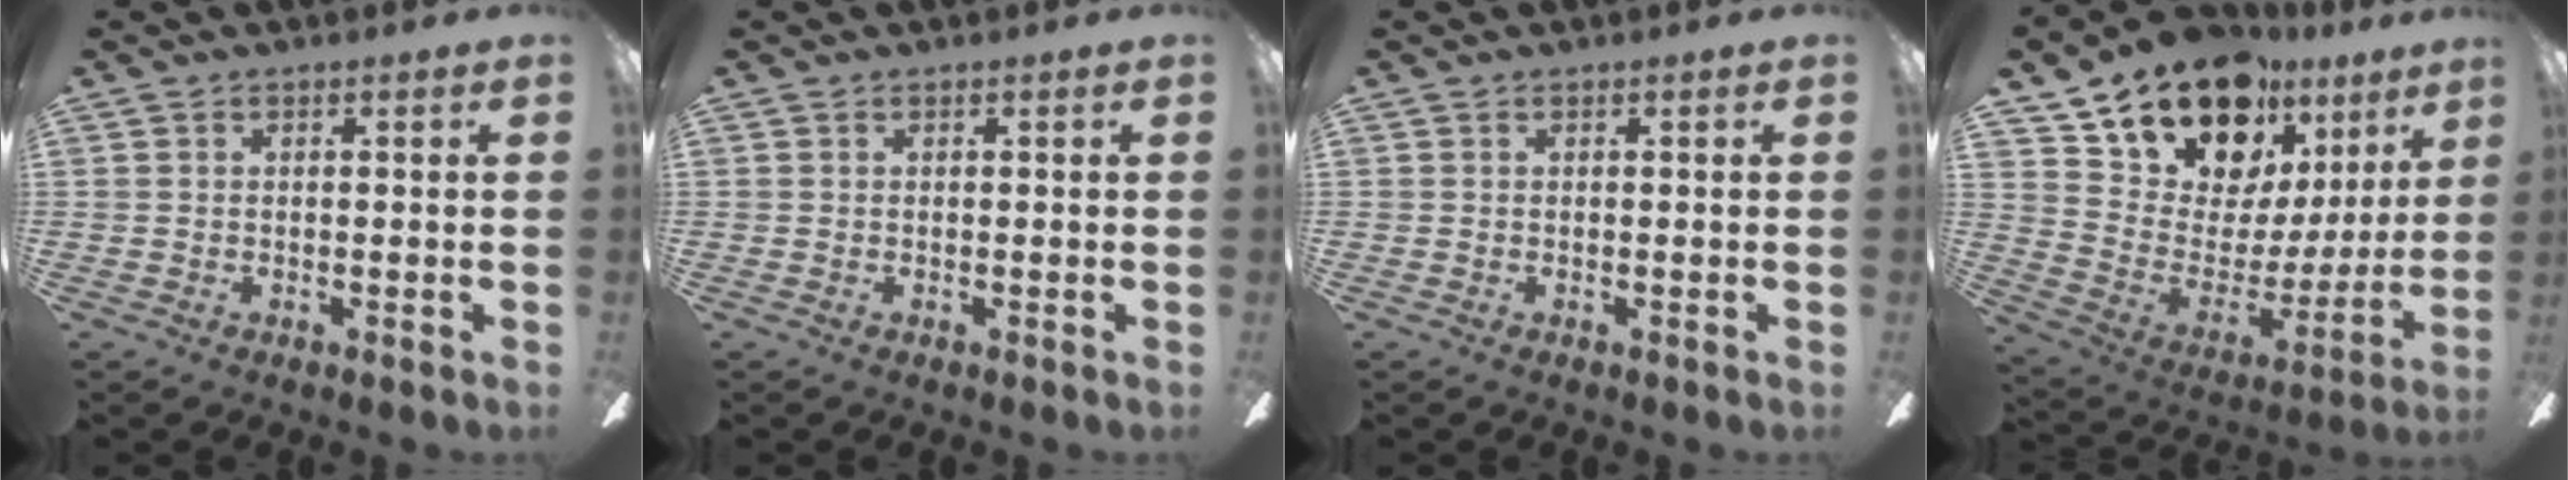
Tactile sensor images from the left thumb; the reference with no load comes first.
{"total": 0.0}
{"total": 0.0}
{"total": 17.8, "force": [14.5, 8.6, 5.7], "torque": [-0.122, -0.104, 0.264]}